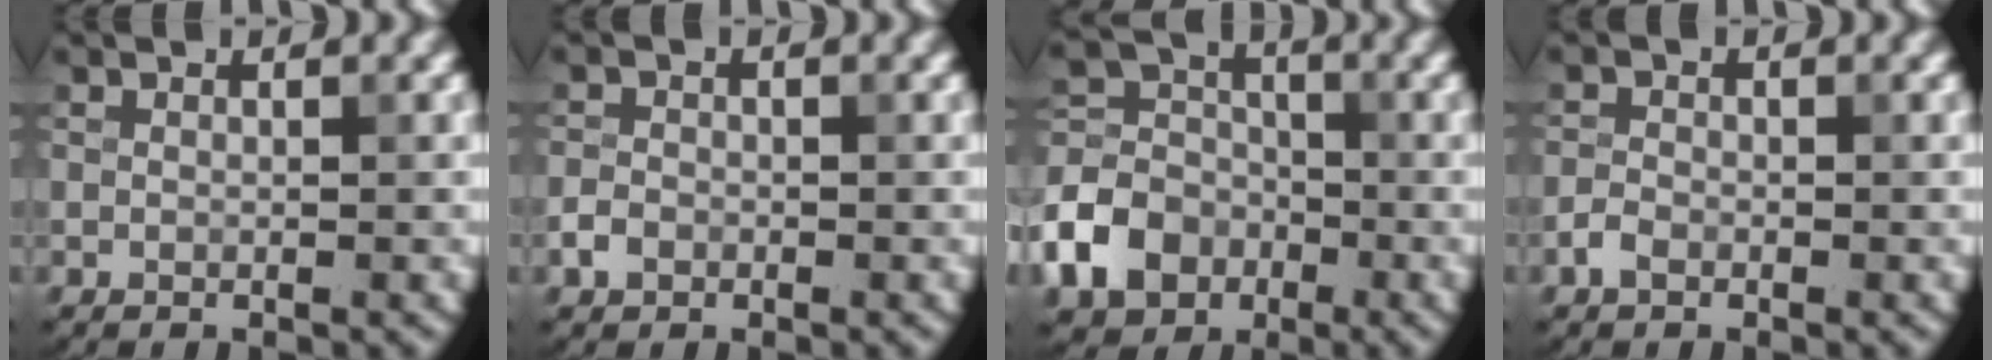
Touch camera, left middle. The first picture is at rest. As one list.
[{"total": 1.5, "force": [-0.7, 1.1, 0.6], "torque": [-0.006, 0.001, -0.018]}, {"total": 7.8, "force": [-3.6, 5.9, 3.5], "torque": [-0.080, -0.004, -0.084]}, {"total": 1.3, "force": [-0.8, 0.8, 0.7], "torque": [-0.011, 0.002, -0.020]}]